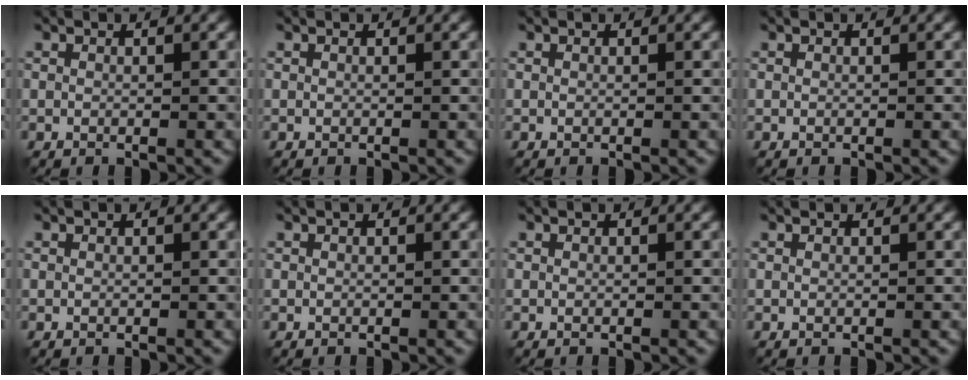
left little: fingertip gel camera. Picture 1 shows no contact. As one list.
[{"total": 0.0}, {"total": 0.0}, {"total": 0.0}, {"total": 0.0}, {"total": 0.0}, {"total": 0.0}, {"total": 0.6, "force": [0.6, 0.1, 0.1], "torque": [-0.004, -0.002, 0.007]}]